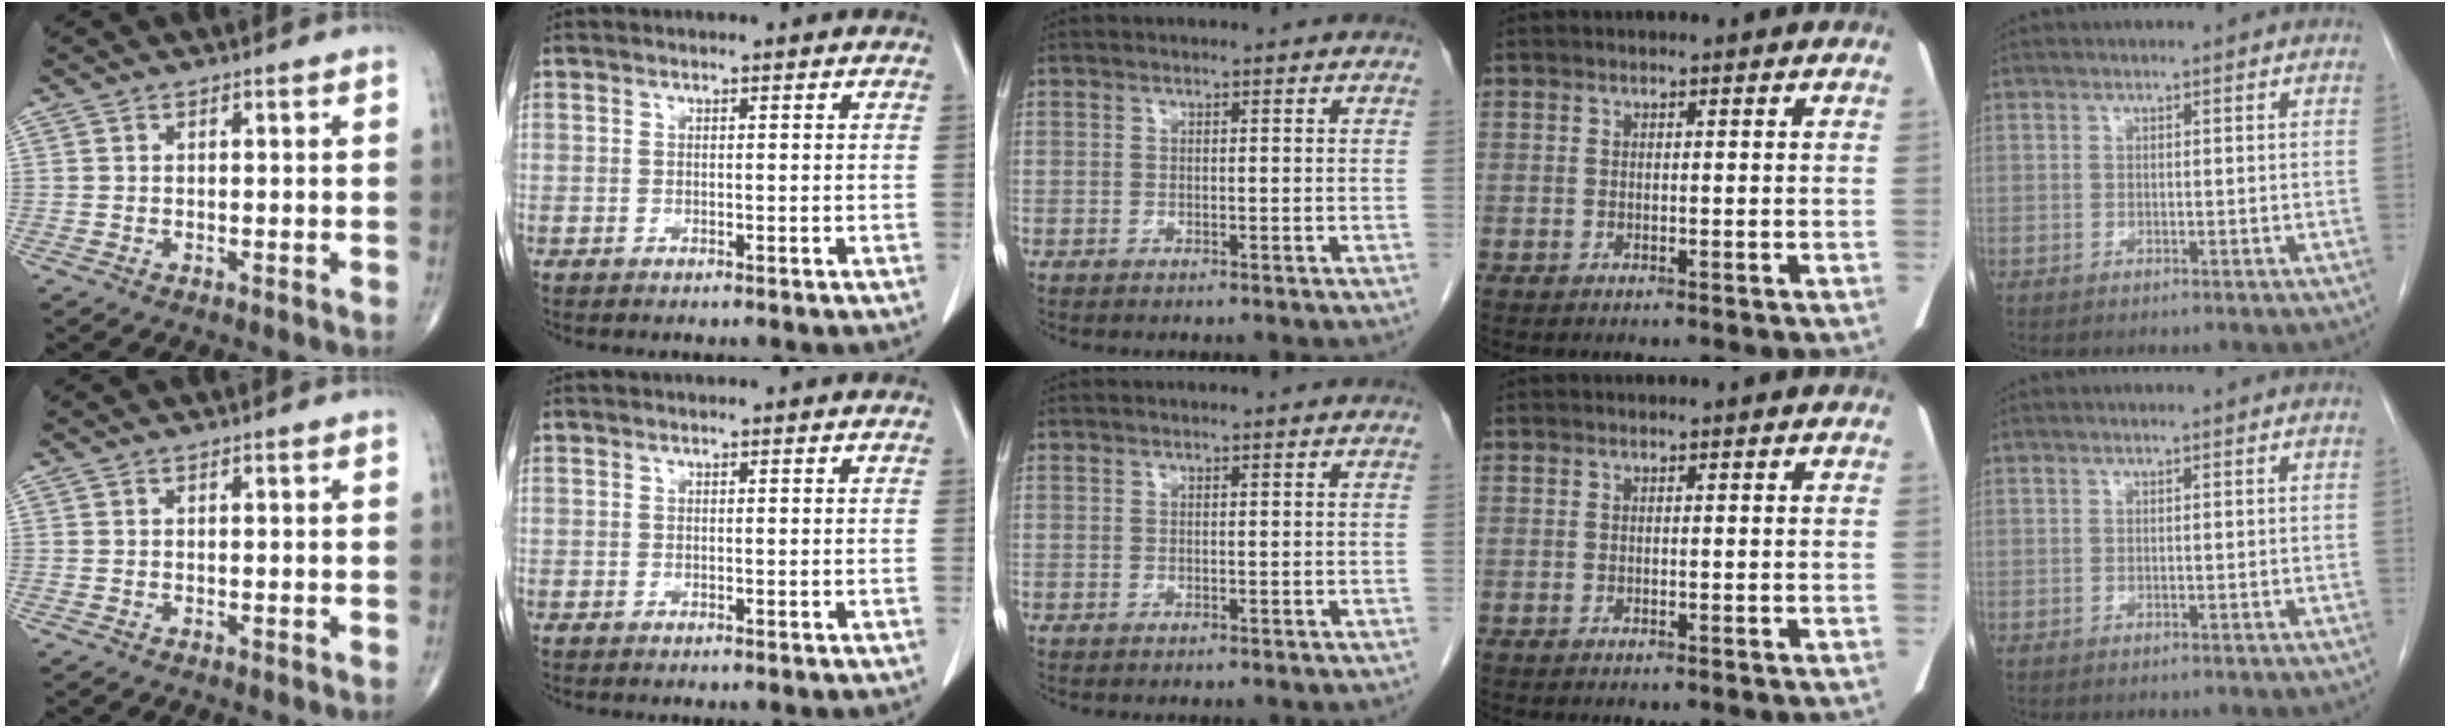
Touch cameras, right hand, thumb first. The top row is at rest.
{}